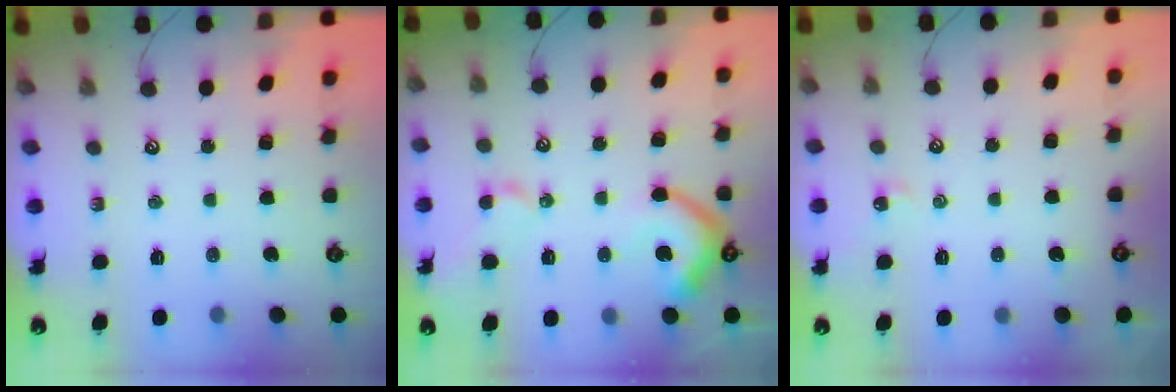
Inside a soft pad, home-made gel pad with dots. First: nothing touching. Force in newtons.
{"total": 10.0, "press": 10.0, "slide": 1.3}
{"total": 1.3, "press": 1.2, "slide": 0.4}